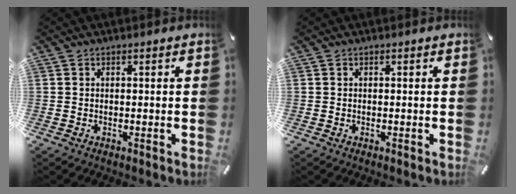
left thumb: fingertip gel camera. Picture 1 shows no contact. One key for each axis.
{"total": 0.0}